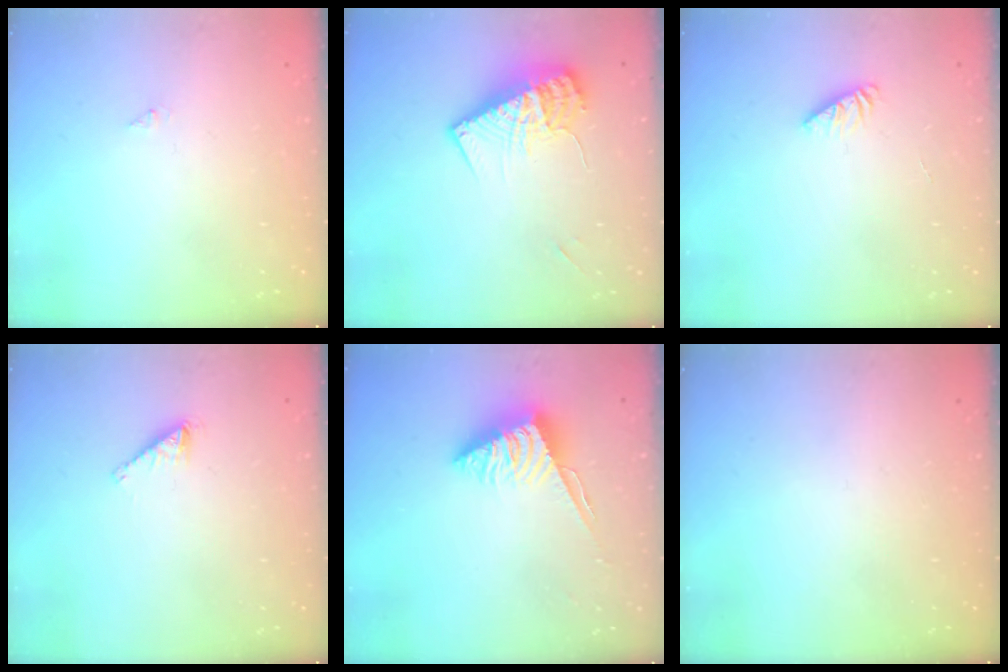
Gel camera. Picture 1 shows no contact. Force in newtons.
{"total": 12.8, "press": 12.8, "slide": 1.1}
{"total": 1.8, "press": 1.8, "slide": 0.3}
{"total": 1.8, "press": 1.8, "slide": 0.1}
{"total": 6.6, "press": 6.5, "slide": 0.4}
{"total": 0.0}